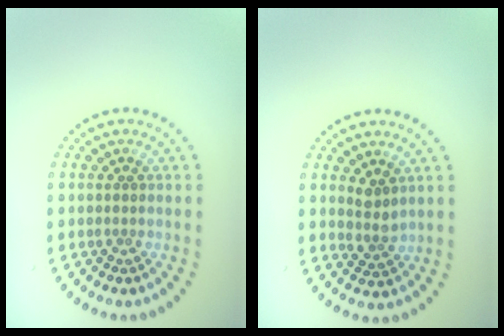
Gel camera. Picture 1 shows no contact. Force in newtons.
{"total": 1.9, "press": 1.5, "slide": 1.1}